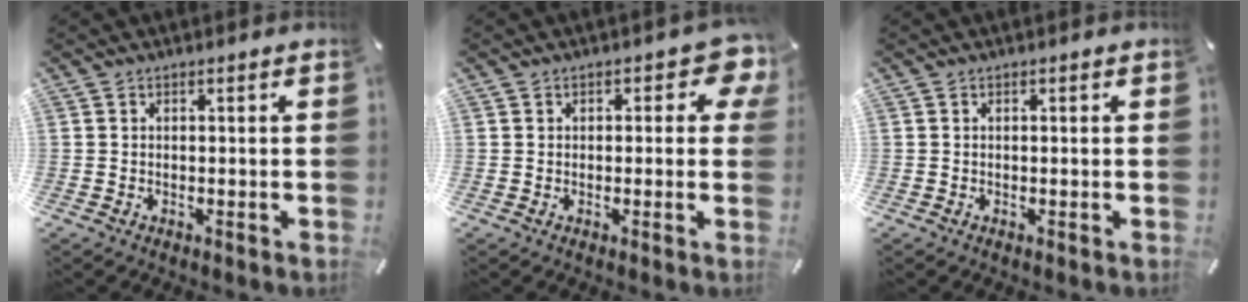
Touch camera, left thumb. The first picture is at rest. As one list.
[{"total": 5.6, "force": [2.1, 3.2, 4.1], "torque": [-0.042, -0.003, 0.031]}, {"total": 0.0}]